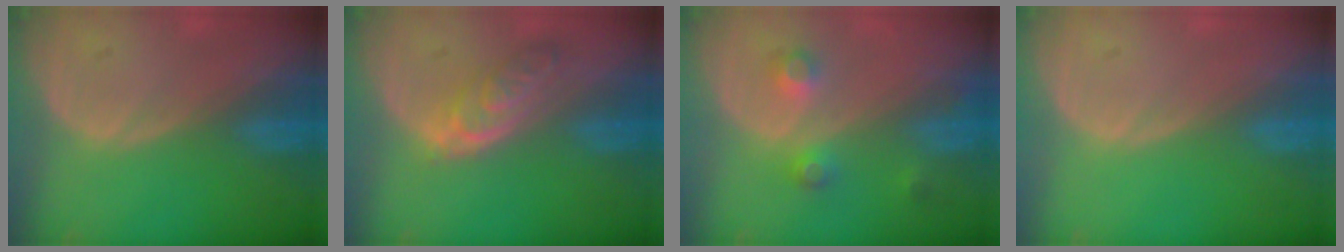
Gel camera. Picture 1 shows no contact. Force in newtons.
{"total": 5.0, "press": 4.9, "slide": 0.4}
{"total": 3.7, "press": 3.4, "slide": 1.7}
{"total": 0.0}